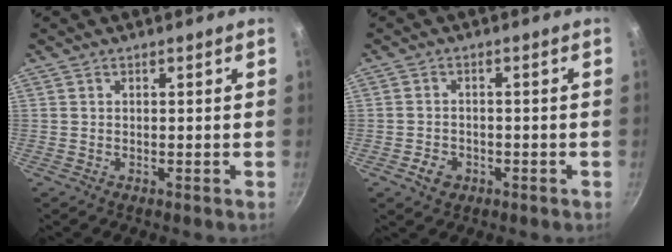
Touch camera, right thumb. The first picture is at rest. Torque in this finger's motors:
{"motor_torque": [-0.25, 0.21, -0.18, -0.01, 0.07]}